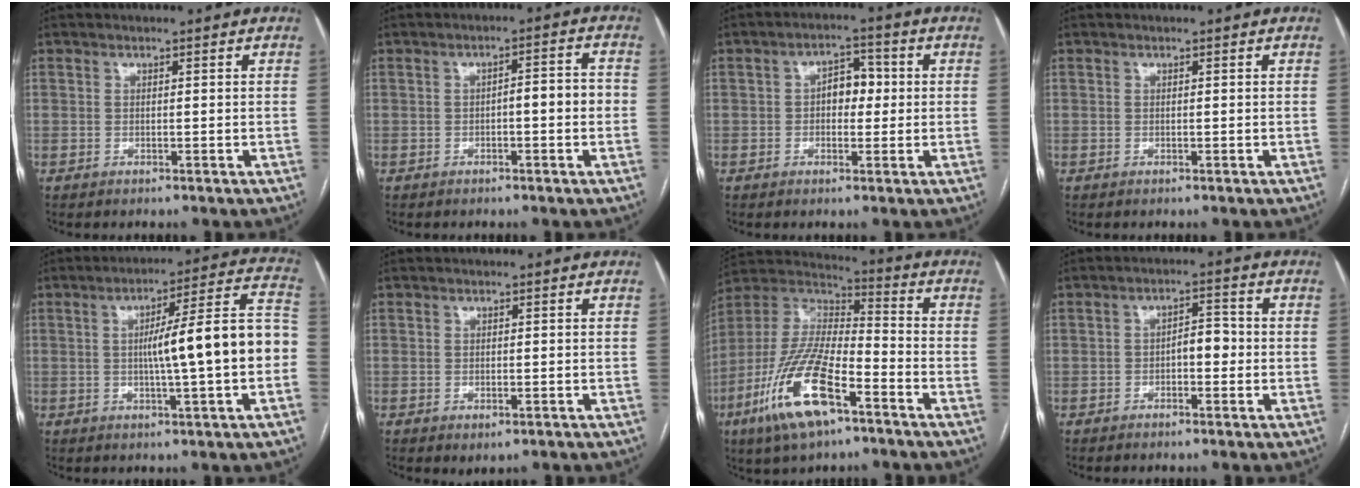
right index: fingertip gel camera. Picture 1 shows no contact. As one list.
[{"total": 4.2, "force": [-0.8, 0.8, 4.0], "torque": [-0.057, 0.020, -0.009]}, {"total": 4.6, "force": [0.2, 2.8, 3.7], "torque": [-0.057, 0.019, 0.001]}, {"total": 0.0}, {"total": 14.1, "force": [-1.2, 0.4, 14.1], "torque": [-0.196, 0.030, -0.020]}, {"total": 1.7, "force": [-0.7, 0.9, 1.3], "torque": [-0.018, -0.002, -0.002]}, {"total": 18.2, "force": [-9.0, 5.6, 14.9], "torque": [-0.322, -0.013, -0.163]}, {"total": 3.7, "force": [-0.7, 1.7, 3.2], "torque": [-0.045, 0.014, -0.013]}]